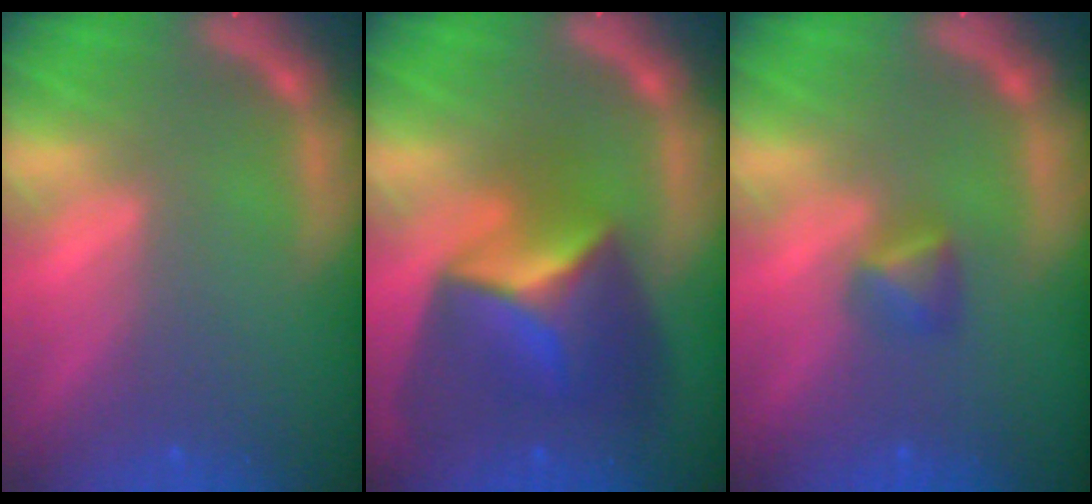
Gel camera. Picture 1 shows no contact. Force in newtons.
{"total": 8.9}
{"total": 1.9}